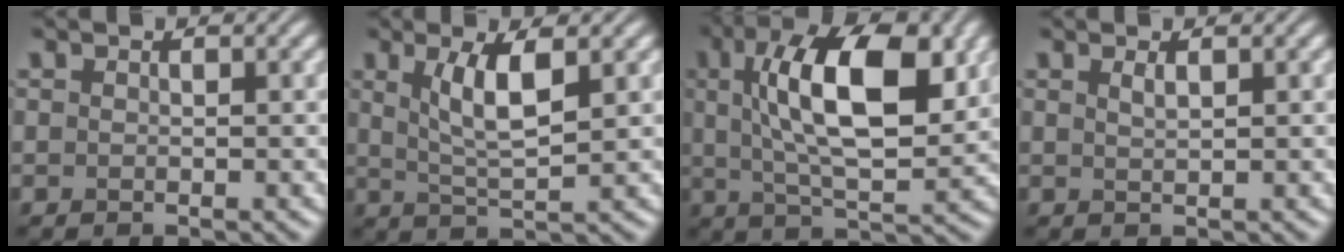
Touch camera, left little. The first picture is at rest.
{"total": 4.4, "force": [1.5, 1.2, 3.9], "torque": [-0.082, -0.004, 0.030]}
{"total": 11.6, "force": [2.8, 4.8, 10.2], "torque": [-0.161, 0.009, 0.042]}
{"total": 0.9, "force": [0.6, 0.3, 0.7], "torque": [-0.012, 0.001, 0.010]}